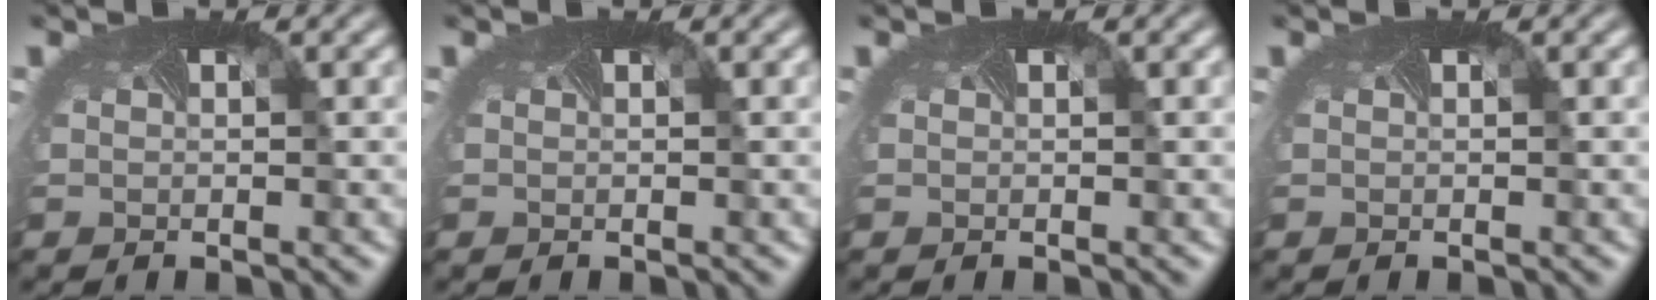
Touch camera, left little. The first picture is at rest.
{"total": 0.0}
{"total": 0.0}
{"total": 0.0}